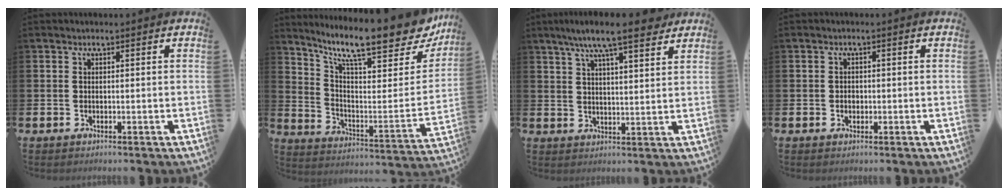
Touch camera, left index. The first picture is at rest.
{"total": 13.0, "force": [10.4, 3.1, 7.2], "torque": [-0.135, -0.084, 0.168]}
{"total": 9.1, "force": [7.7, 1.2, 4.6], "torque": [-0.096, -0.025, 0.136]}
{"total": 1.2, "force": [-0.1, 1.0, 0.5], "torque": [-0.001, 0.004, -0.007]}